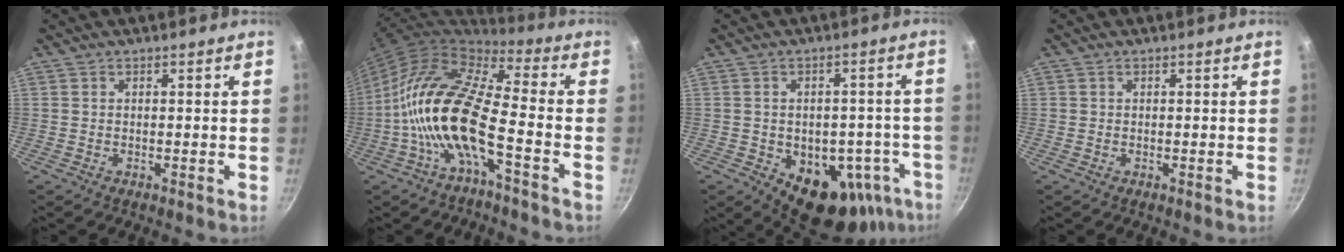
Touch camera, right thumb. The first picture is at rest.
{"total": 16.7, "force": [-4.7, 5.6, 15.0], "torque": [-0.283, 0.043, -0.107]}
{"total": 16.8, "force": [-6.9, 11.2, 10.4], "torque": [-0.081, 0.024, -0.071]}
{"total": 0.0}